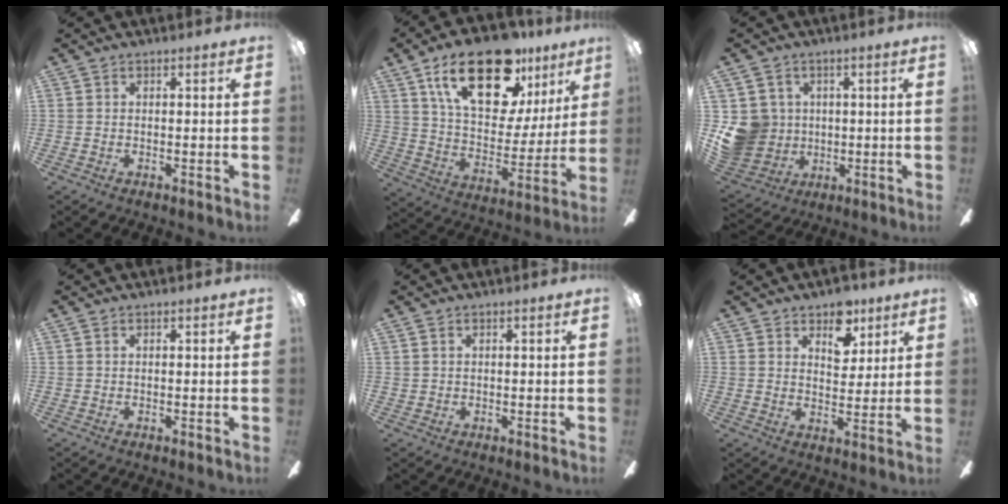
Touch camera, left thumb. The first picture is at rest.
{"total": 25.5, "force": [15.3, 12.1, 16.4], "torque": [-0.259, -0.073, 0.261]}
{"total": 10.7, "force": [0.4, 10.2, 3.0], "torque": [-0.085, 0.005, 0.016]}
{"total": 0.0}
{"total": 0.8, "force": [0.4, 0.6, 0.2], "torque": [-0.005, 0.003, 0.008]}
{"total": 8.6, "force": [5.3, 5.2, 4.3], "torque": [-0.043, -0.016, 0.091]}